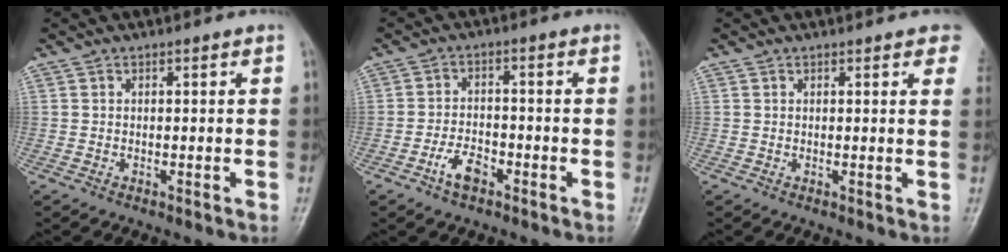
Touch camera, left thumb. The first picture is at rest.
{"total": 4.8, "force": [-2.8, 2.5, 3.0], "torque": [-0.051, 0.021, -0.052]}
{"total": 5.4, "force": [3.6, 1.7, 3.7], "torque": [-0.024, -0.003, 0.031]}